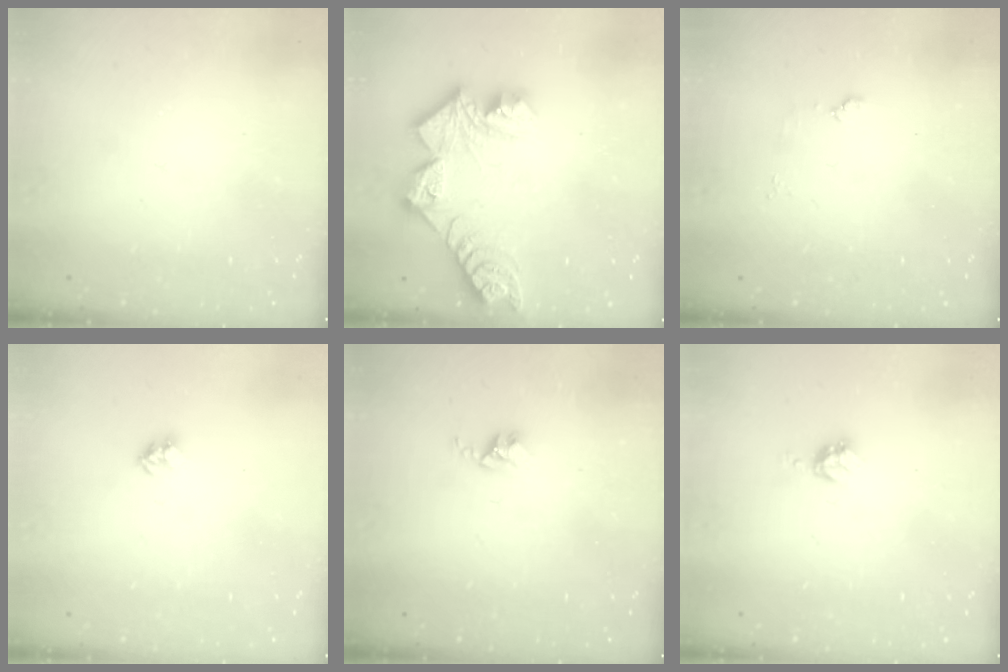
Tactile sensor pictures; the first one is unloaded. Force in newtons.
{"total": 13.7, "press": 13.6, "slide": 1.2}
{"total": 4.2, "press": 4.2, "slide": 0.5}
{"total": 2.4, "press": 2.4, "slide": 0.2}
{"total": 2.6, "press": 2.6, "slide": 0.4}
{"total": 3.4, "press": 3.4, "slide": 0.4}